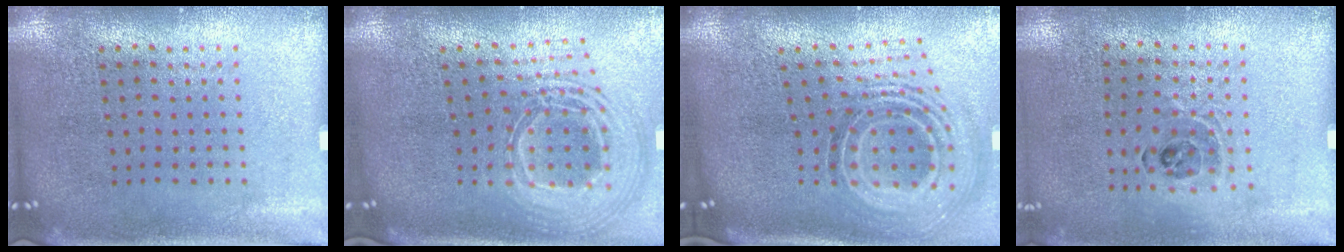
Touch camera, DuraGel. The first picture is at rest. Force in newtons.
{"total": 2.6, "press": 1.9, "slide": 1.8}
{"total": 2.3, "press": 1.5, "slide": 1.7}
{"total": 0.9, "press": 0.9, "slide": 0.1}